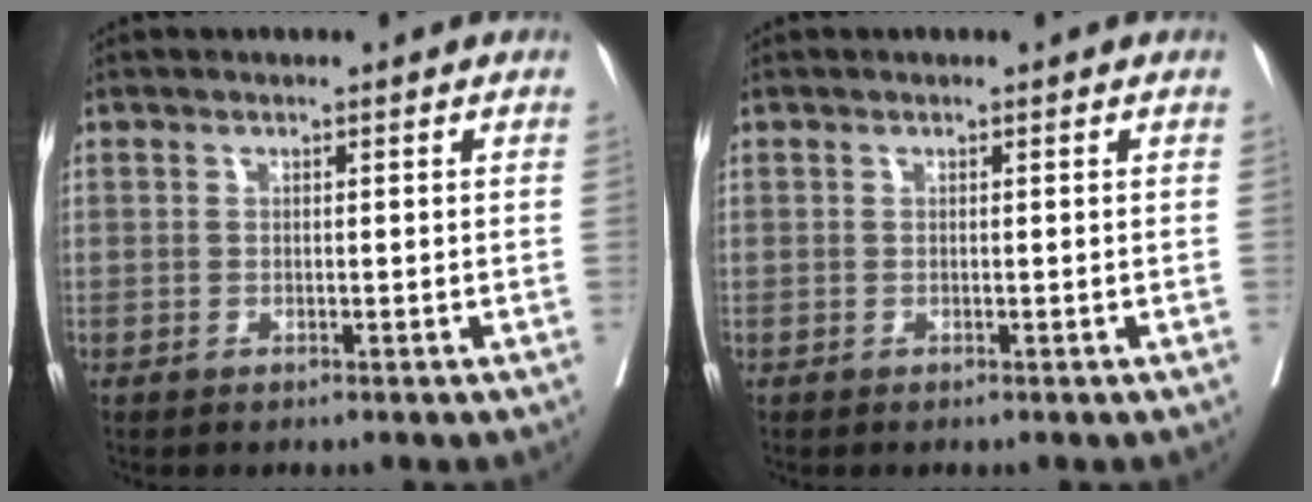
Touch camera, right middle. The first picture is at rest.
{"total": 0.0}